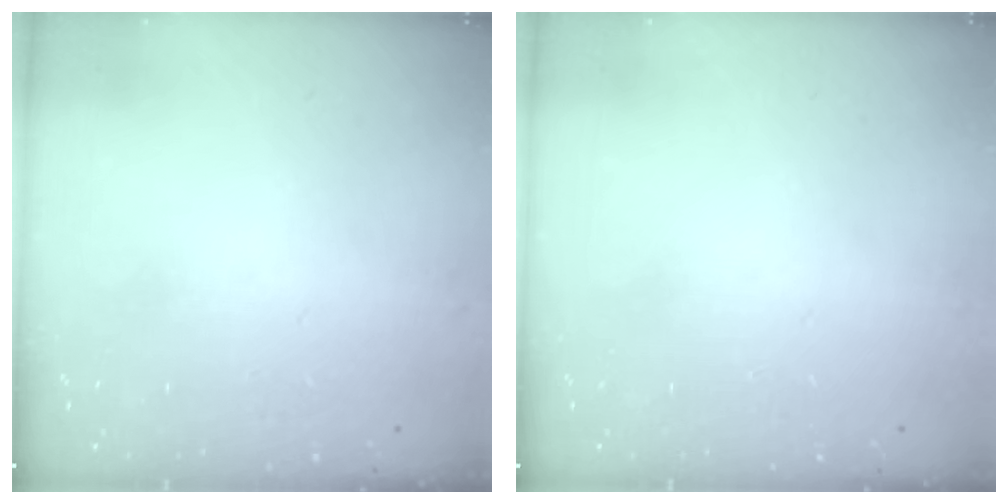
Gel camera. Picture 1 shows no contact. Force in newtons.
{"total": 0.0}